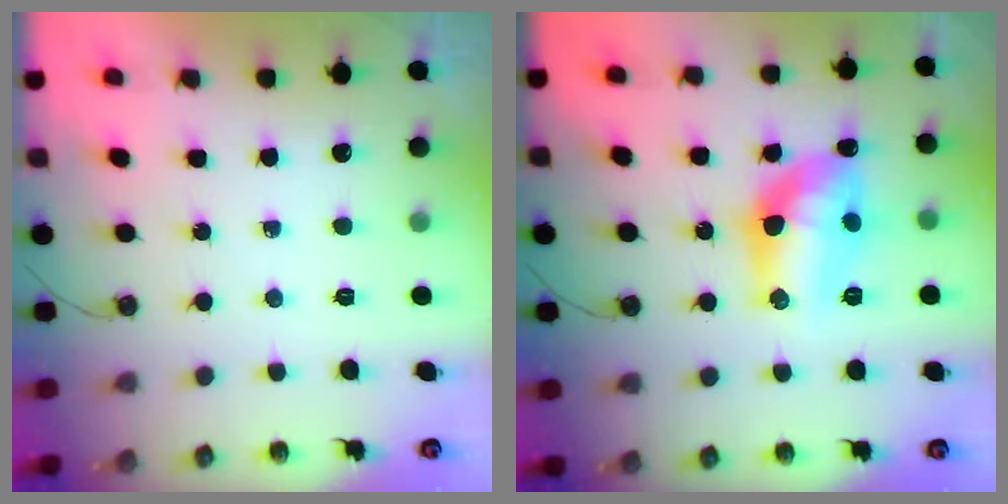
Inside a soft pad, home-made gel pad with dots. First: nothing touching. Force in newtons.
{"total": 13.2, "press": 13.2, "slide": 0.5}